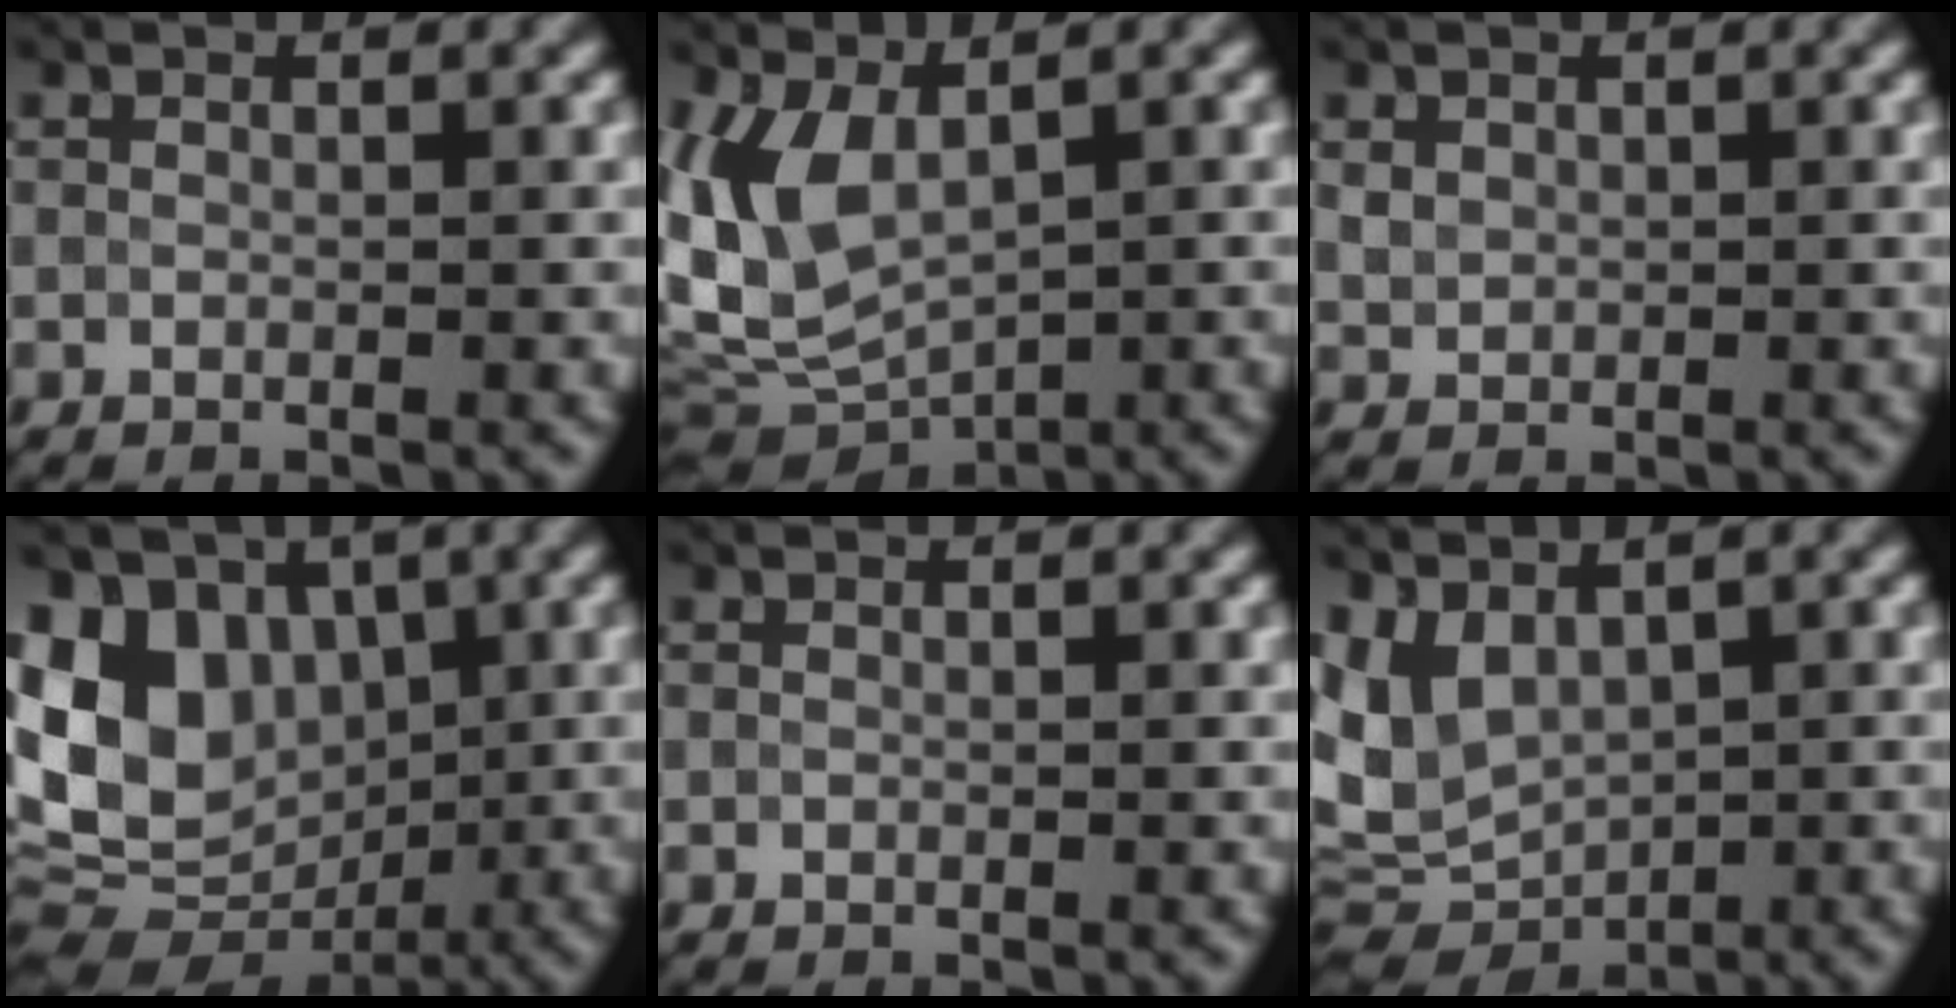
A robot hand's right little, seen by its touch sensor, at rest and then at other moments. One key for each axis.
{"total": 6.6, "fx": 1.0, "fy": 3.5, "fz": 5.5, "tx": -0.126, "ty": -0.006, "tz": 0.022}
{"total": 1.0, "fx": 0.5, "fy": 0.9, "fz": 0.3, "tx": -0.006, "ty": -0.003, "tz": 0.013}
{"total": 11.2, "fx": 1.6, "fy": 8.5, "fz": 7.1, "tx": -0.130, "ty": 0.010, "tz": 0.032}
{"total": 0.0}
{"total": 6.7, "fx": 1.2, "fy": 4.3, "fz": 5.1, "tx": -0.105, "ty": -0.008, "tz": 0.029}